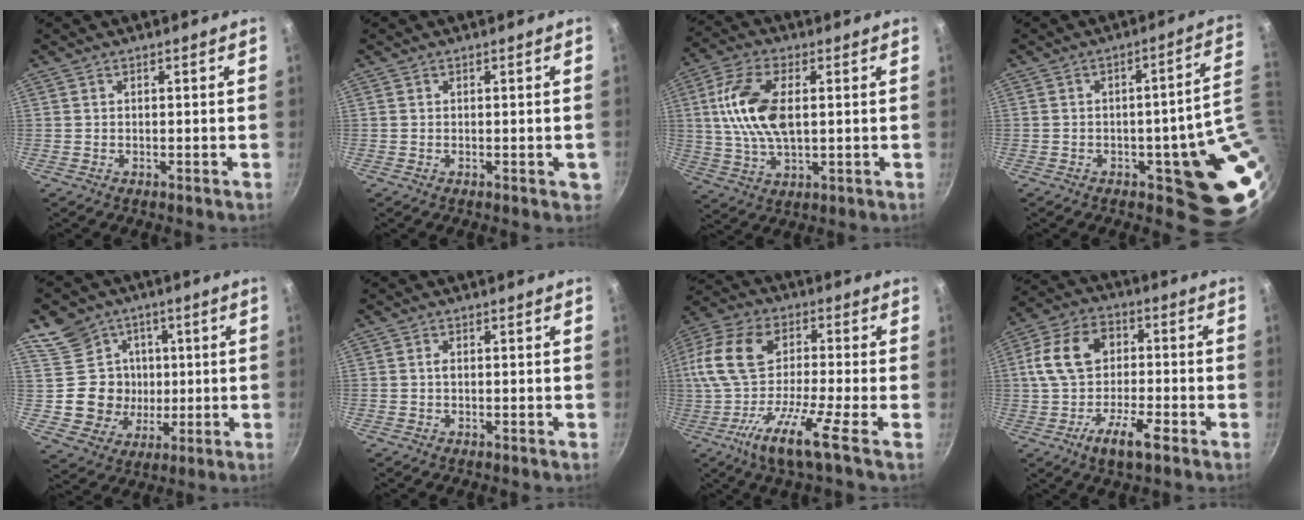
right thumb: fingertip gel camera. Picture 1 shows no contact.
{"total": 1.6, "force": [-0.3, 0.6, 1.5], "torque": [-0.011, 0.000, -0.005]}
{"total": 12.8, "force": [1.9, 6.6, 10.8], "torque": [-0.210, 0.006, 0.034]}
{"total": 13.7, "force": [0.0, 4.7, 12.9], "torque": [-0.105, -0.007, 0.007]}
{"total": 12.5, "force": [2.3, 11.8, 3.6], "torque": [-0.029, -0.008, 0.042]}
{"total": 0.6, "force": [0.0, 0.4, 0.5], "torque": [-0.010, 0.001, 0.001]}
{"total": 16.0, "force": [-5.2, 4.5, 14.4], "torque": [-0.300, 0.018, -0.134]}
{"total": 12.5, "force": [-3.6, 7.1, 9.7], "torque": [-0.168, 0.033, -0.084]}